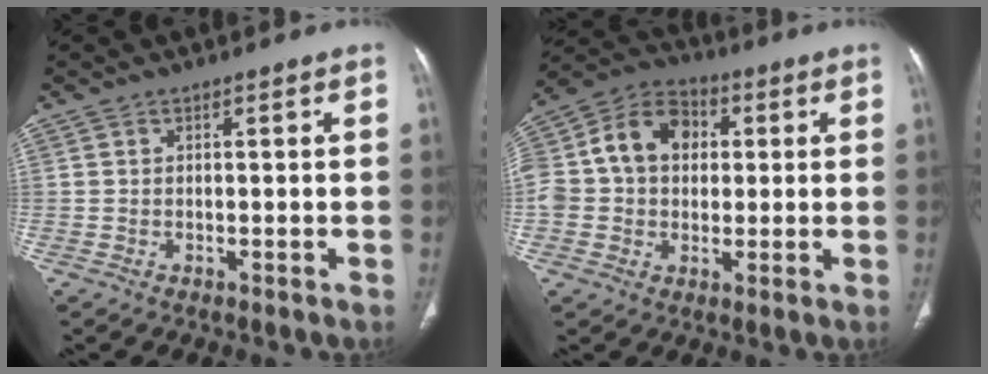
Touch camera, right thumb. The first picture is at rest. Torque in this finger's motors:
{"motor_torque": [1.79, 1.53, 1.22, 0.27, 0.11]}